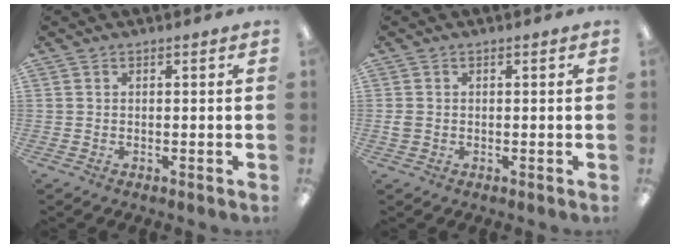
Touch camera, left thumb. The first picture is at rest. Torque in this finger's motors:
{"motor_torque": [-0.03, 0.11, 0.27, -0.22, 0.00]}